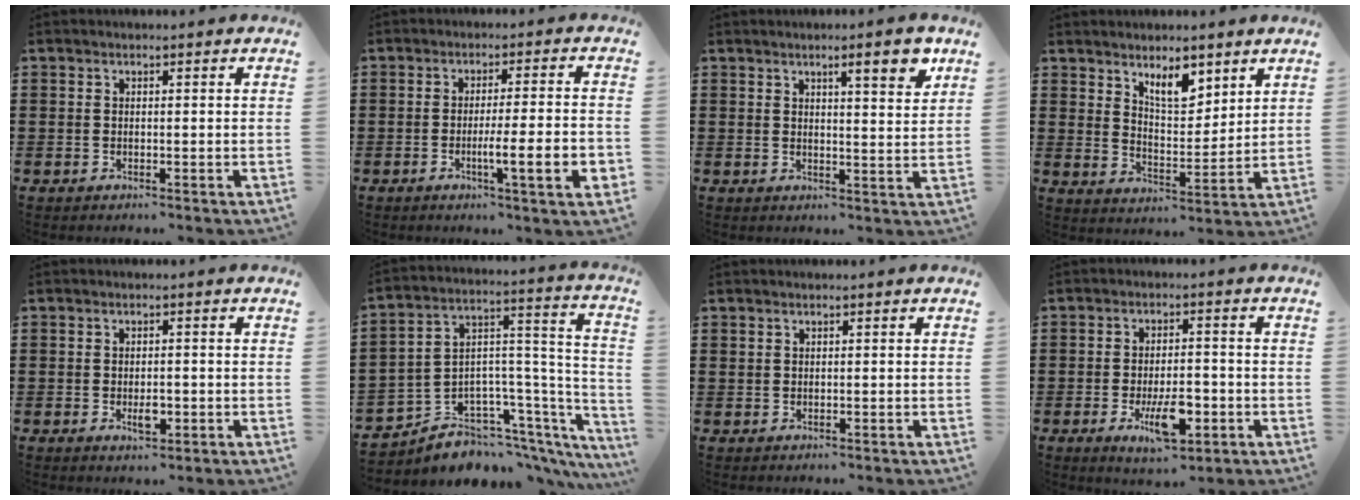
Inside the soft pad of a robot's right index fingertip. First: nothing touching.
{"total": 7.9, "force": [-2.3, 0.4, 7.5], "torque": [-0.120, -0.010, -0.038]}
{"total": 5.5, "force": [3.5, 0.7, 4.2], "torque": [-0.057, -0.008, 0.051]}
{"total": 6.7, "force": [4.9, 2.8, 3.6], "torque": [-0.062, -0.016, 0.086]}
{"total": 2.5, "force": [-0.7, 1.2, 2.1], "torque": [-0.039, 0.002, -0.011]}
{"total": 4.7, "force": [-2.9, 3.6, 0.3], "torque": [-0.017, -0.023, -0.050]}
{"total": 0.6, "force": [0.4, 0.4, 0.0], "torque": [-0.003, 0.002, 0.008]}
{"total": 7.5, "force": [-2.8, 3.1, 6.2], "torque": [-0.108, -0.004, -0.048]}